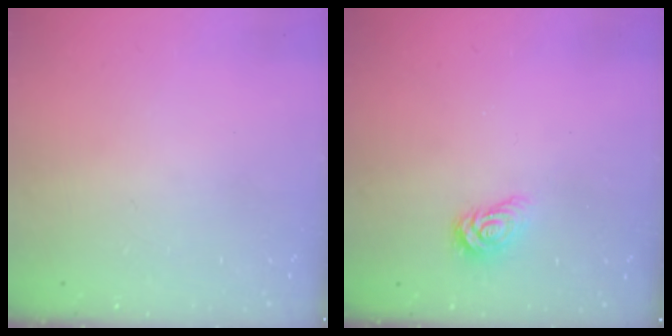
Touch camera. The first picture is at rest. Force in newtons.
{"total": 4.1, "press": 4.1, "slide": 0.4}